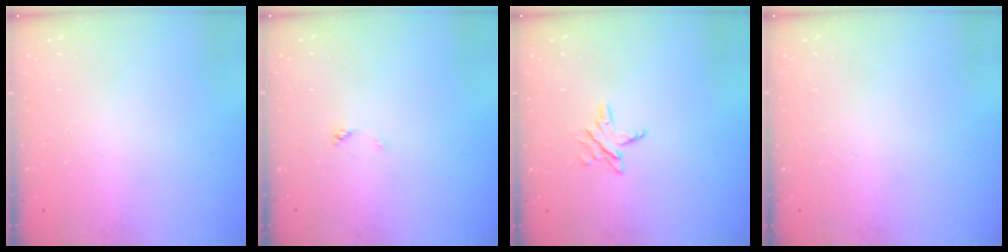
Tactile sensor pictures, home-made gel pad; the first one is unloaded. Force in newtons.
{"total": 0.0}
{"total": 4.7, "press": 4.7, "slide": 0.6}
{"total": 0.0}